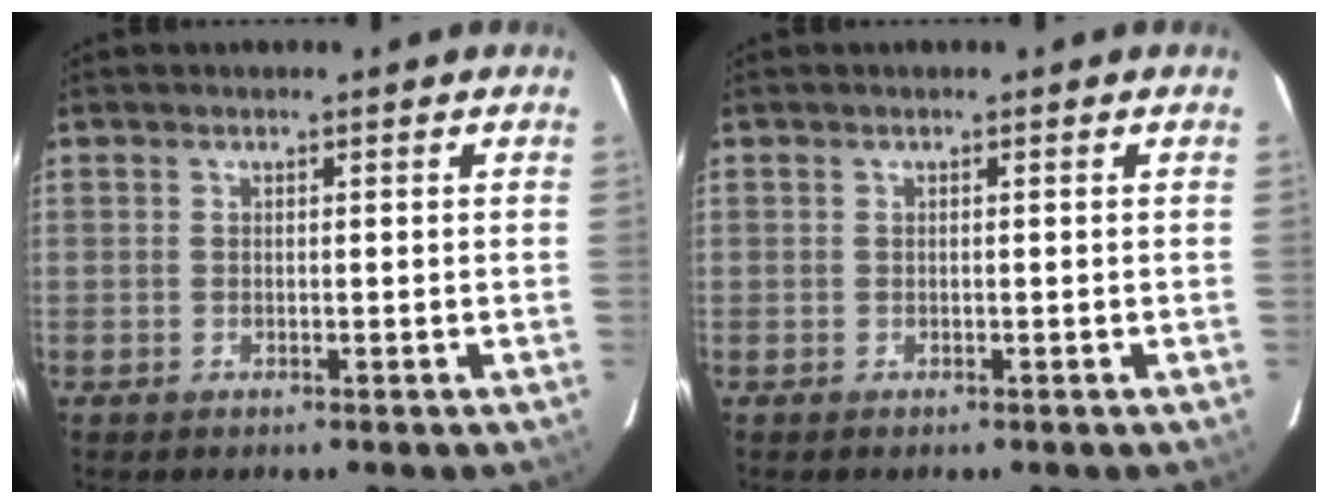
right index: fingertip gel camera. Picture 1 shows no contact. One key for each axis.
{"total": 0.0}